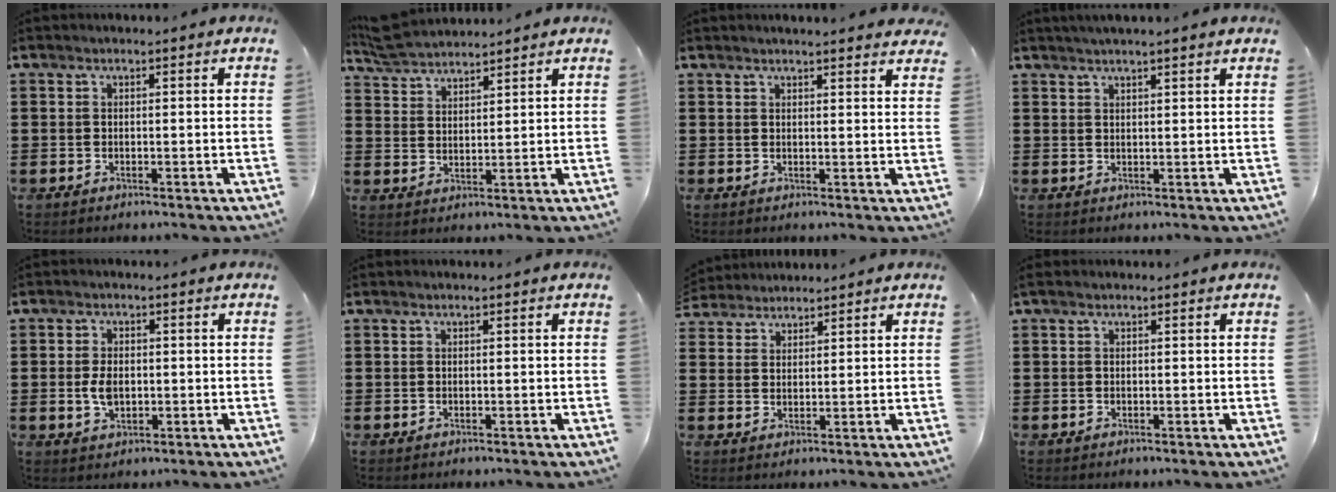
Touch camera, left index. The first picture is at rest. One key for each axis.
{"total": 4.7, "fx": 4.6, "fy": 0.5, "fz": 0.8, "tx": -0.031, "ty": -0.011, "tz": 0.087}
{"total": 2.0, "fx": 2.0, "fy": -0.1, "fz": 0.3, "tx": -0.010, "ty": -0.001, "tz": 0.037}
{"total": 1.9, "fx": 1.7, "fy": -0.3, "fz": 0.7, "tx": -0.015, "ty": 0.001, "tz": 0.033}
{"total": 3.7, "fx": -0.1, "fy": 2.2, "fz": 3.0, "tx": -0.074, "ty": 0.000, "tz": -0.006}
{"total": 0.0}
{"total": 2.6, "fx": 2.5, "fy": 0.6, "fz": -0.5, "tx": -0.001, "ty": -0.003, "tz": 0.048}
{"total": 0.0}